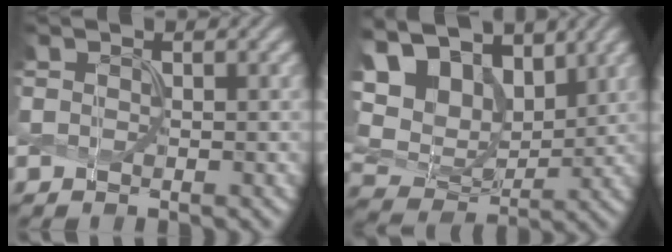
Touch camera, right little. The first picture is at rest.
{"total": 10.4, "force": [4.9, 6.8, 6.2], "torque": [-0.155, 0.022, 0.077]}